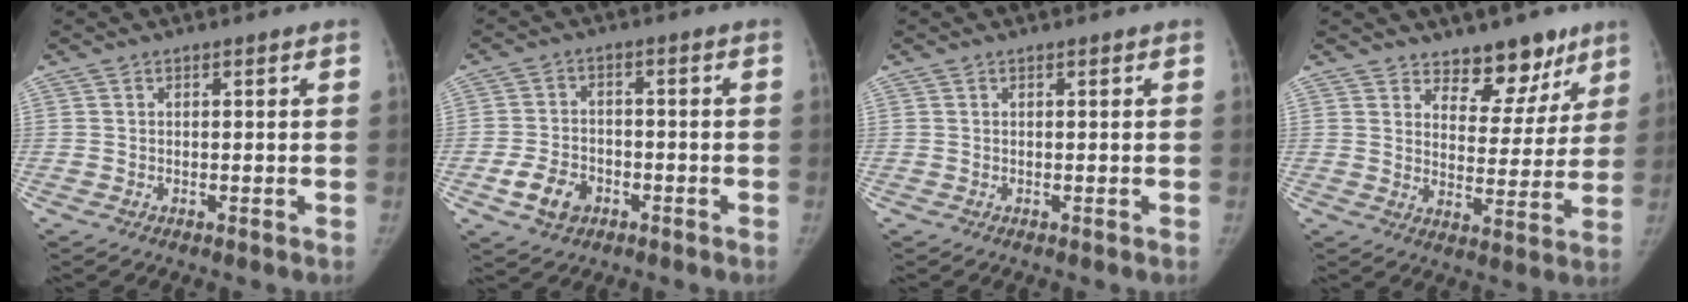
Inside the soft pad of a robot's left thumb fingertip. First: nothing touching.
{"total": 7.0, "force": [-3.2, 5.1, 3.5], "torque": [-0.053, 0.017, -0.055]}
{"total": 0.0}
{"total": 10.2, "force": [7.4, 5.7, 4.1], "torque": [-0.001, -0.046, 0.109]}